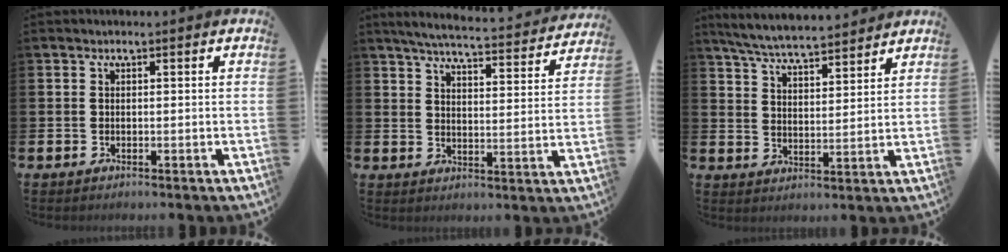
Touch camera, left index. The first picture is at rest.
{"total": 5.8, "force": [5.5, 0.4, 1.7], "torque": [-0.047, -0.040, 0.093]}
{"total": 6.1, "force": [6.0, 0.5, 1.3], "torque": [-0.052, -0.032, 0.106]}